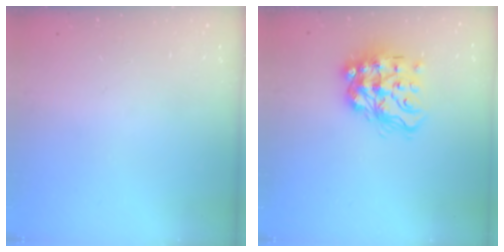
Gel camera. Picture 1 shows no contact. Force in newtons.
{"total": 15.2, "press": 15.2, "slide": 0.9}